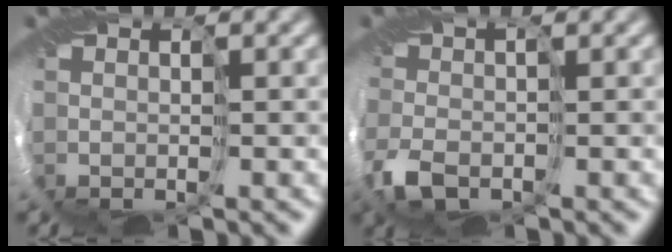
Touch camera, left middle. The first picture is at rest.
{"total": 3.7, "force": [-1.9, 2.2, 2.4], "torque": [-0.061, -0.004, -0.043]}